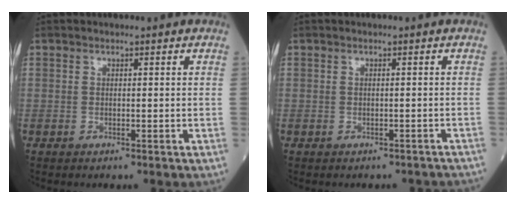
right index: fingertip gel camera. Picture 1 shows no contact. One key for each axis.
{"total": 4.0, "fx": -3.5, "fy": 1.6, "fz": 0.8, "tx": -0.007, "ty": 0.005, "tz": -0.036}